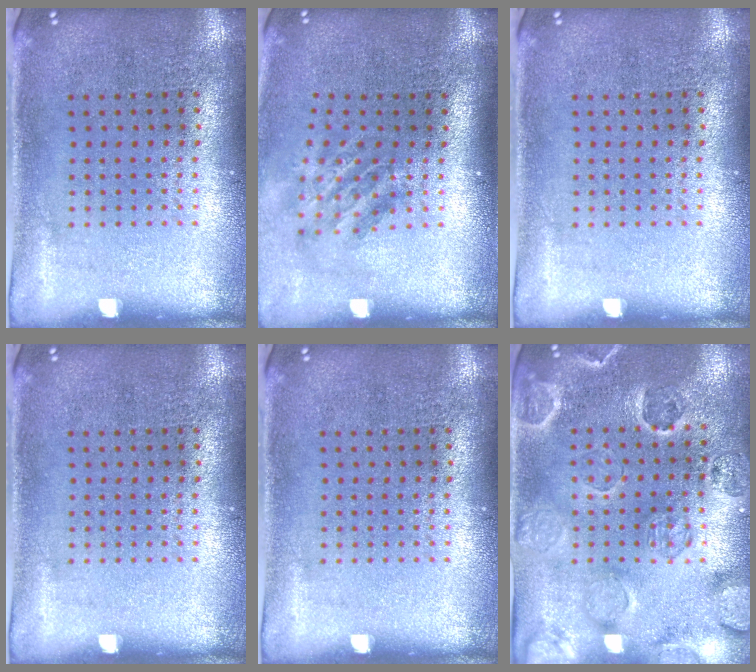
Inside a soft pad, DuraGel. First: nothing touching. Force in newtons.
{"total": 1.9, "press": 1.3, "slide": 1.3}
{"total": 0.0}
{"total": 0.0}
{"total": 0.0}
{"total": 2.5, "press": 2.3, "slide": 1.0}